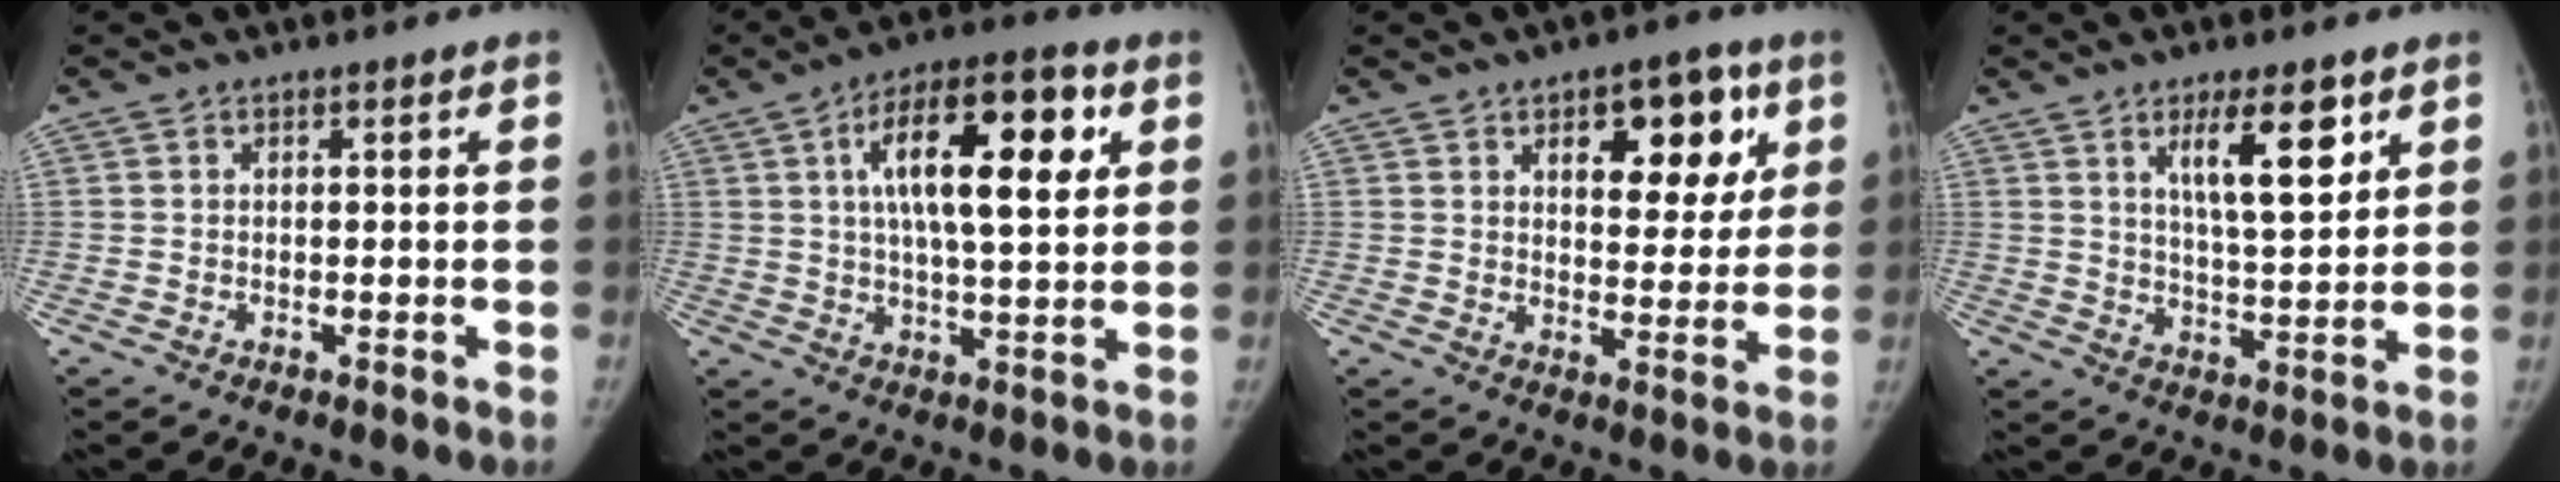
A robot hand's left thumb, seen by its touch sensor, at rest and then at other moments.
{"total": 16.8, "force": [5.0, 6.1, 14.8], "torque": [-0.220, 0.003, 0.073]}
{"total": 12.8, "force": [5.5, 6.7, 9.4], "torque": [-0.079, -0.018, 0.075]}
{"total": 10.5, "force": [5.3, 3.1, 8.5], "torque": [-0.119, -0.038, 0.092]}